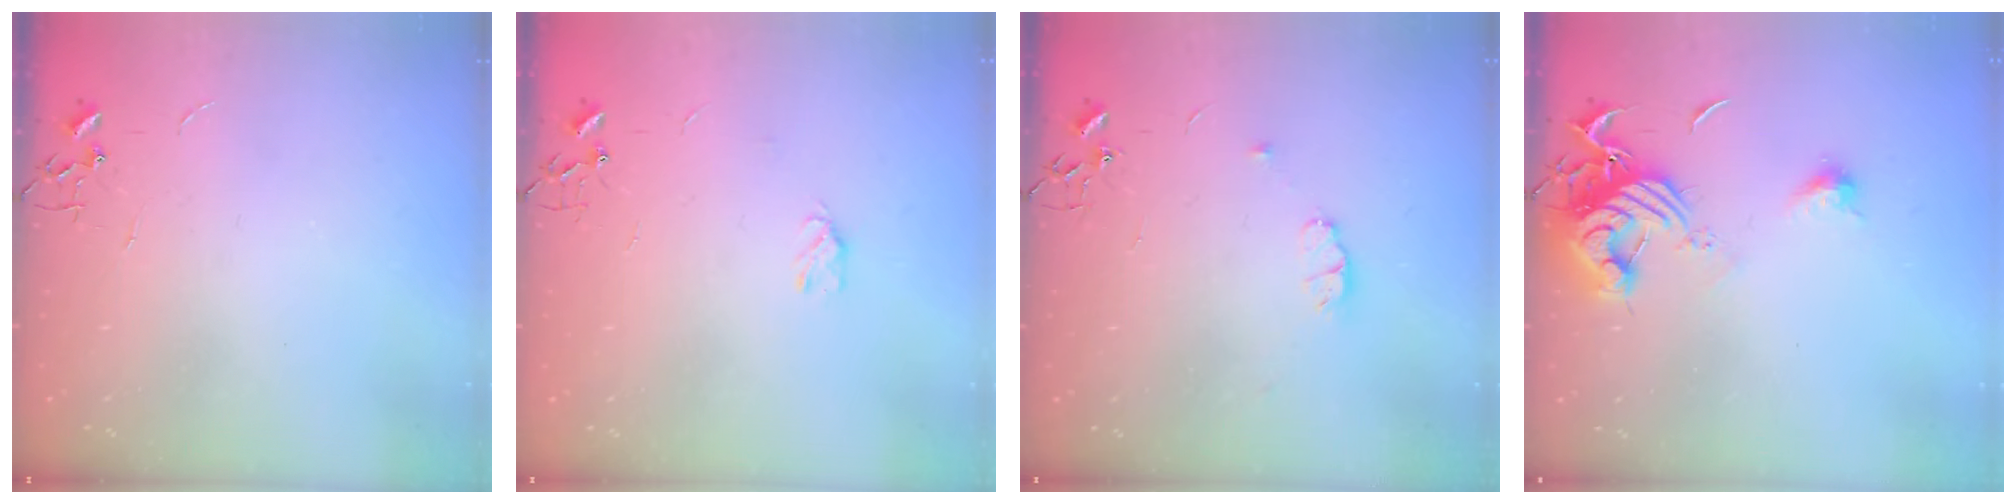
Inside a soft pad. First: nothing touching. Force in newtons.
{"total": 2.5, "press": 2.5, "slide": 0.5}
{"total": 5.3, "press": 5.1, "slide": 1.3}
{"total": 12.7, "press": 12.7, "slide": 0.9}